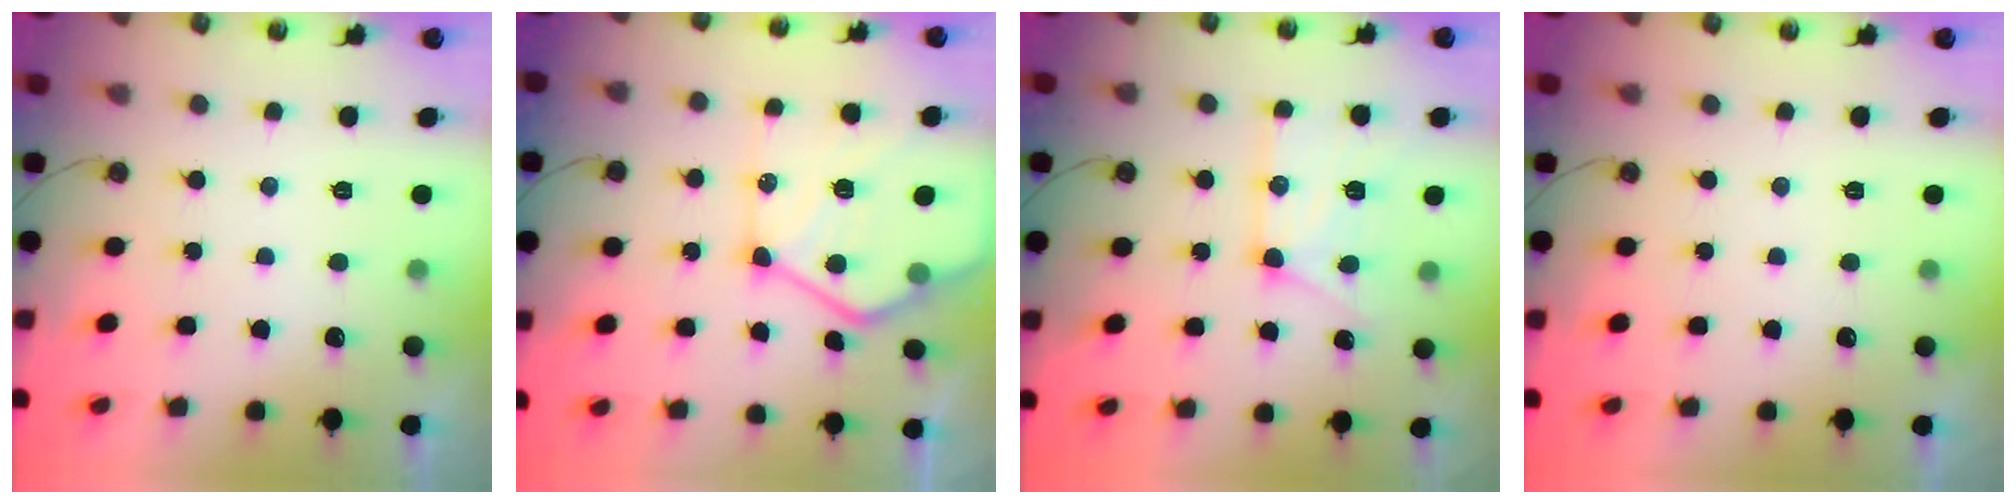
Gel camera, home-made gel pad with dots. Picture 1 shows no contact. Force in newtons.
{"total": 18.1, "press": 18.0, "slide": 2.1}
{"total": 12.2, "press": 12.2, "slide": 0.4}
{"total": 0.0}